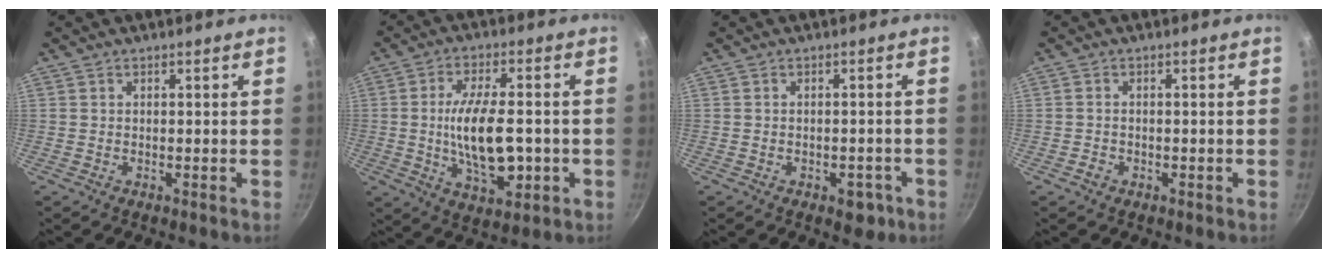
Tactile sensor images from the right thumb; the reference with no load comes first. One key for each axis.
{"total": 15.3, "fx": -1.7, "fy": 7.1, "fz": 13.5, "tx": -0.229, "ty": 0.013, "tz": -0.026}
{"total": 4.1, "fx": -1.9, "fy": 2.4, "fz": 2.6, "tx": -0.017, "ty": 0.016, "tz": -0.014}
{"total": 1.4, "fx": -0.8, "fy": 1.1, "fz": 0.6, "tx": -0.010, "ty": 0.007, "tz": -0.012}